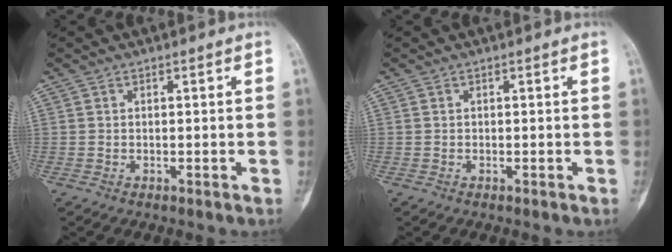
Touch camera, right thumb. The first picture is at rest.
{"total": 0.0}